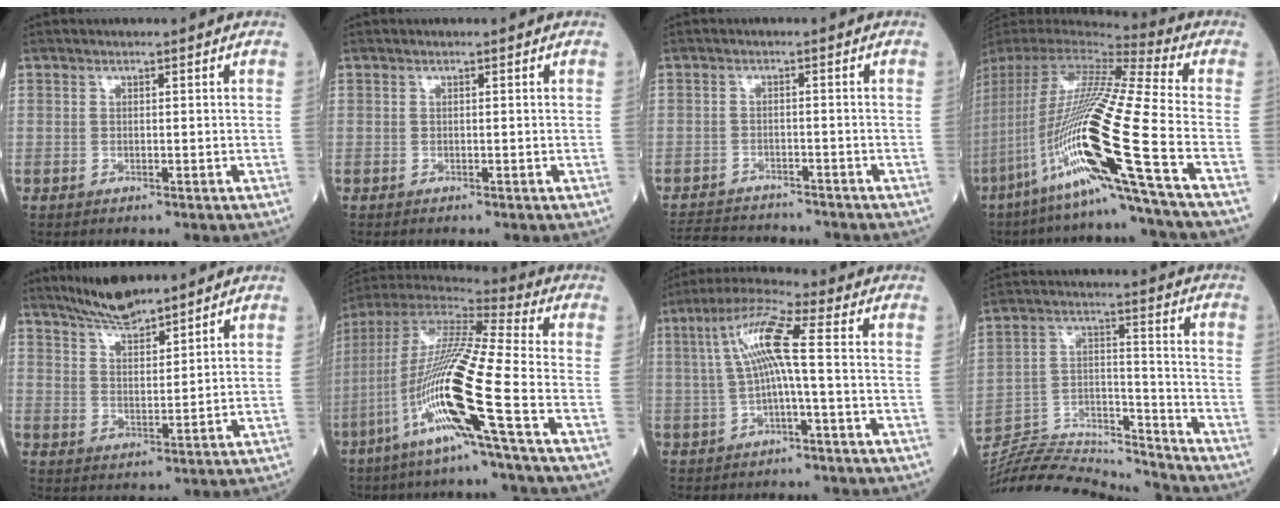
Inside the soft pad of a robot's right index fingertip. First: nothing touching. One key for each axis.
{"total": 0.0}
{"total": 8.8, "fx": -8.3, "fy": 2.0, "fz": 1.9, "tx": -0.036, "ty": -0.001, "tz": -0.121}
{"total": 24.8, "fx": -9.4, "fy": -1.0, "fz": 22.9, "tx": -0.457, "ty": -0.035, "tz": -0.183}
{"total": 7.0, "fx": 6.4, "fy": 0.7, "fz": 2.7, "tx": -0.059, "ty": 0.002, "tz": 0.125}
{"total": 18.9, "fx": -6.9, "fy": -0.8, "fz": 17.5, "tx": -0.363, "ty": -0.022, "tz": -0.145}
{"total": 8.5, "fx": 0.5, "fy": 0.2, "fz": 8.5, "tx": -0.166, "ty": 0.027, "tz": 0.008}
{"total": 17.6, "fx": -17.5, "fy": 0.3, "fz": 2.1, "tx": -0.040, "ty": 0.034, "tz": -0.287}